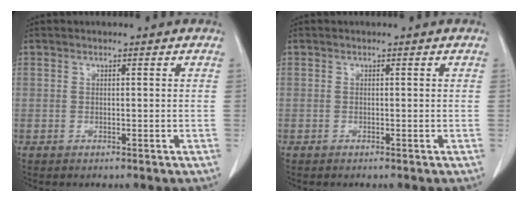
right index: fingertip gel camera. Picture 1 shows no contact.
{"total": 0.0}